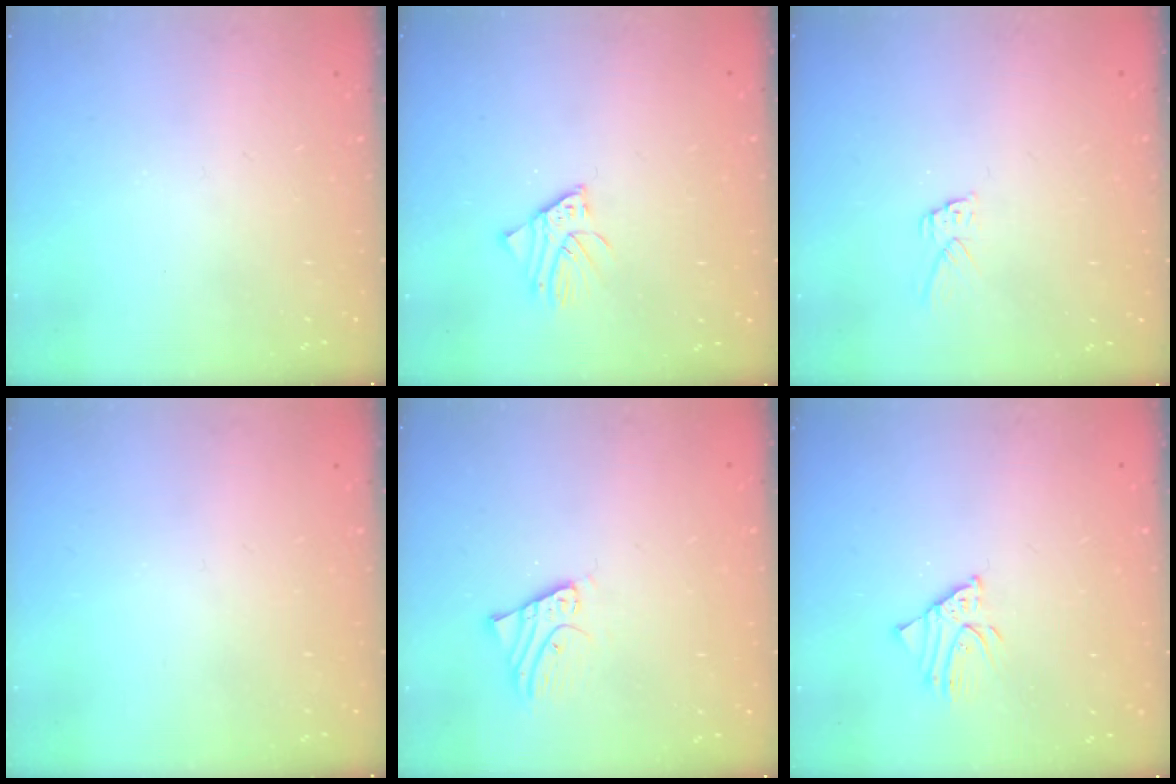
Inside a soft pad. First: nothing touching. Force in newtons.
{"total": 2.2, "press": 2.2, "slide": 0.1}
{"total": 5.5, "press": 5.5, "slide": 0.2}
{"total": 0.0}
{"total": 2.8, "press": 2.8, "slide": 0.2}
{"total": 2.9, "press": 2.9, "slide": 0.2}